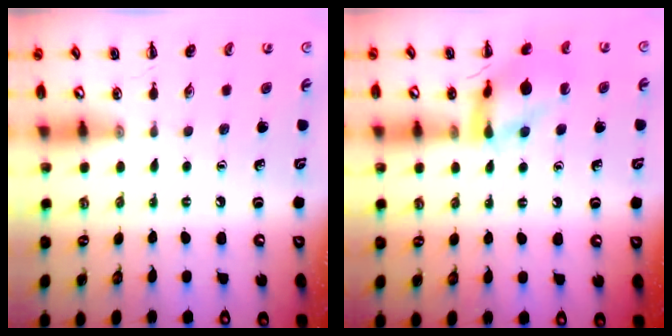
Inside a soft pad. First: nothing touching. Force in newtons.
{"total": 14.0, "press": 13.9, "slide": 1.4}